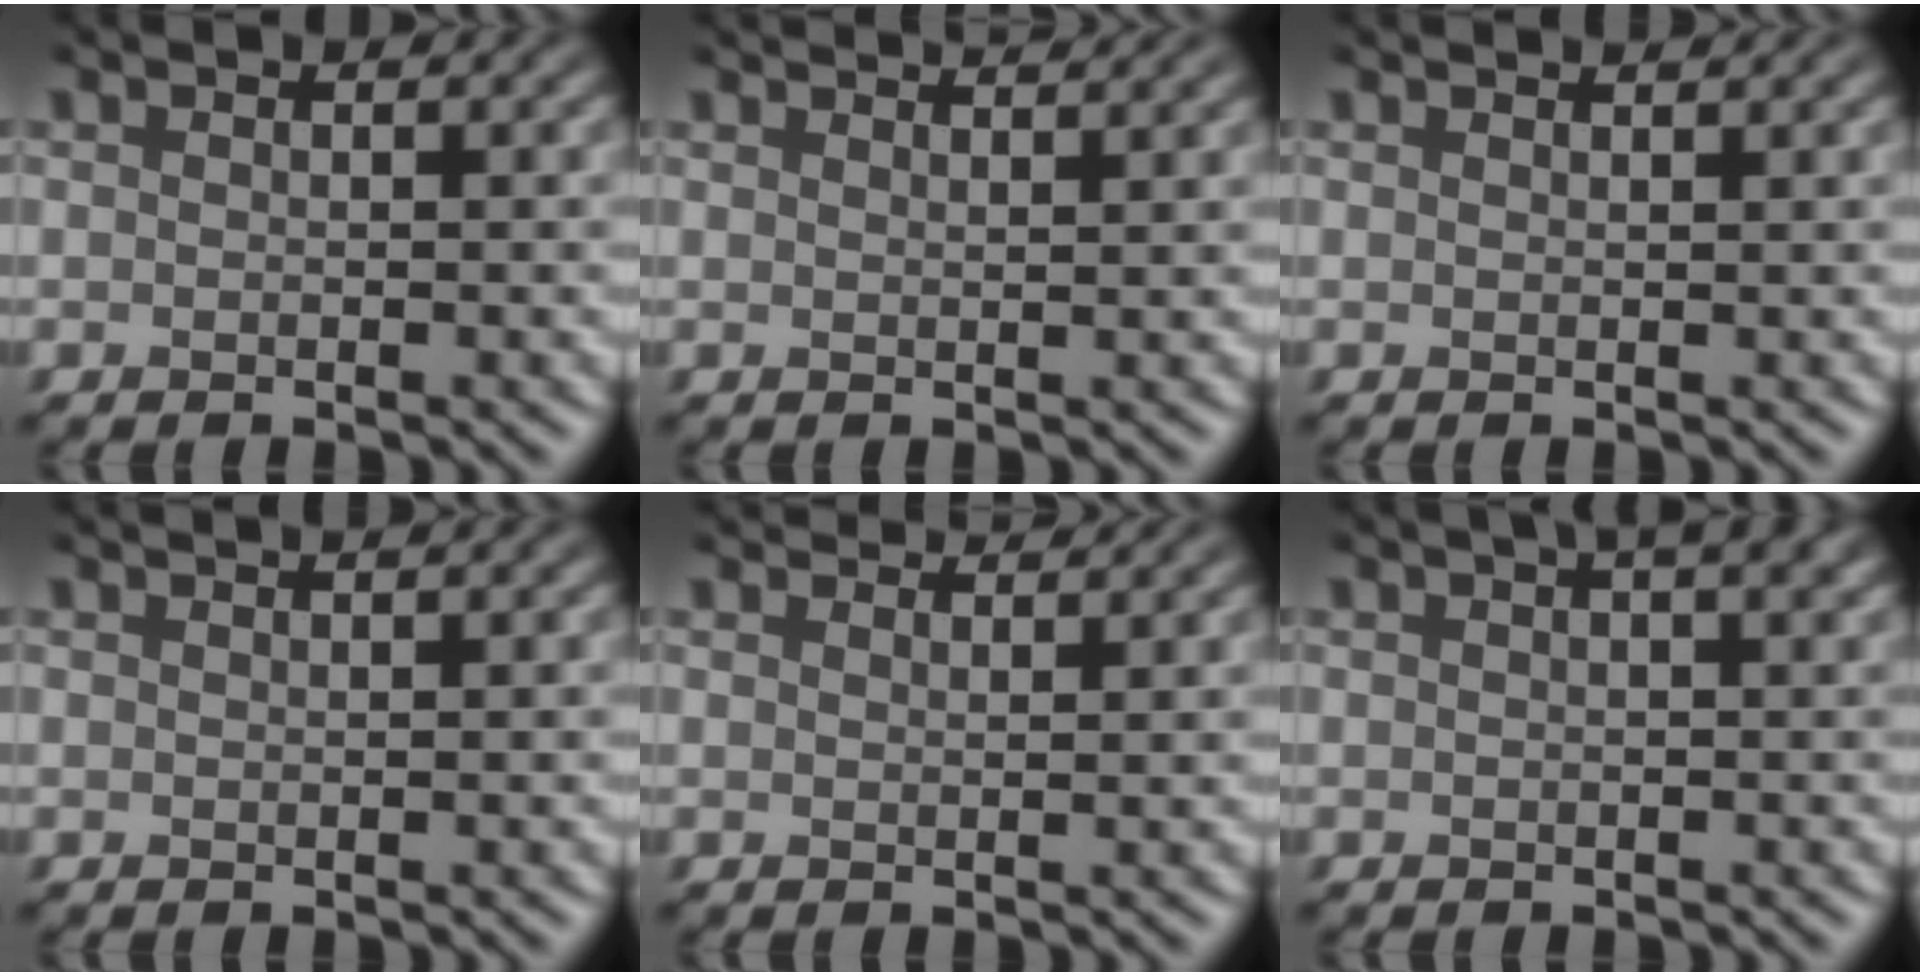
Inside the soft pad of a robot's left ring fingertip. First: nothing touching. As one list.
[{"total": 4.0, "force": [3.5, 1.1, 1.8], "torque": [-0.002, 0.020, 0.016]}, {"total": 2.1, "force": [1.8, 0.5, 0.8], "torque": [-0.005, 0.004, 0.006]}, {"total": 2.3, "force": [1.7, 0.9, 1.3], "torque": [0.001, 0.005, -0.005]}, {"total": 4.2, "force": [4.0, 0.6, 1.3], "torque": [-0.014, 0.005, 0.039]}, {"total": 4.4, "force": [2.3, 1.7, 3.4], "torque": [-0.017, 0.016, 0.004]}]